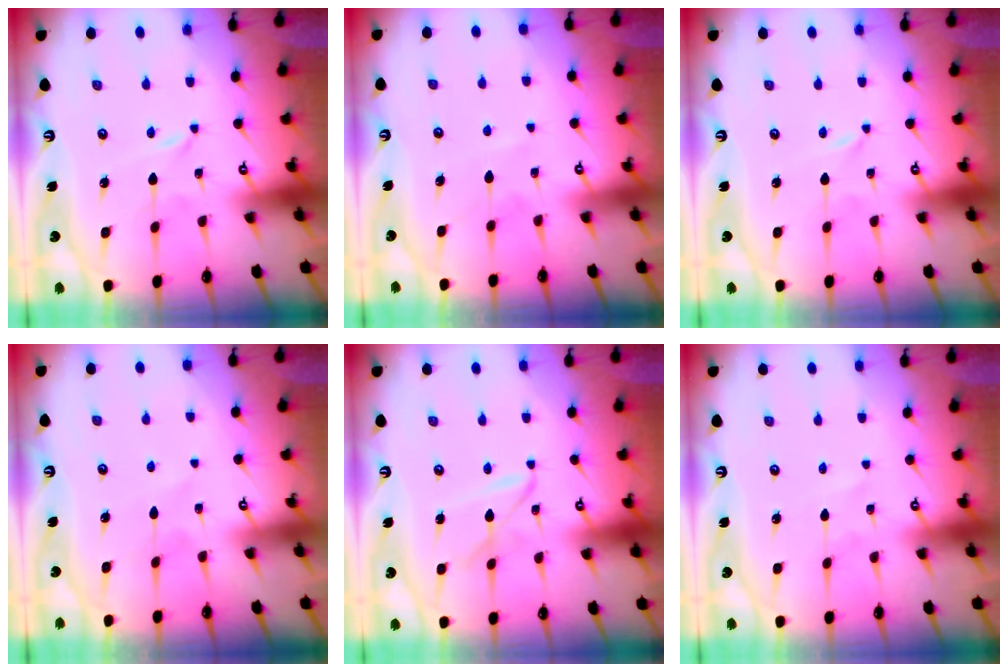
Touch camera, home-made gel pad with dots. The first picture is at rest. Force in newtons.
{"total": 5.5, "press": 5.5, "slide": 0.5}
{"total": 0.0}
{"total": 4.9, "press": 4.8, "slide": 0.6}
{"total": 4.9, "press": 4.9, "slide": 0.4}
{"total": 1.3, "press": 1.3, "slide": 0.1}